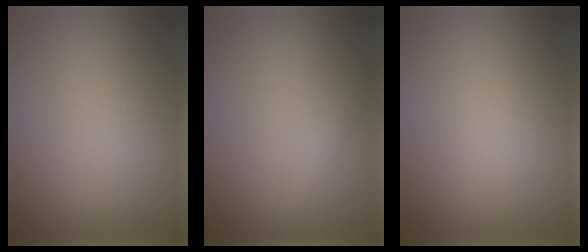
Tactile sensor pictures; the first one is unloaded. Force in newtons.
{"total": 1.5, "press": 1.4, "slide": 0.0}
{"total": 0.0}